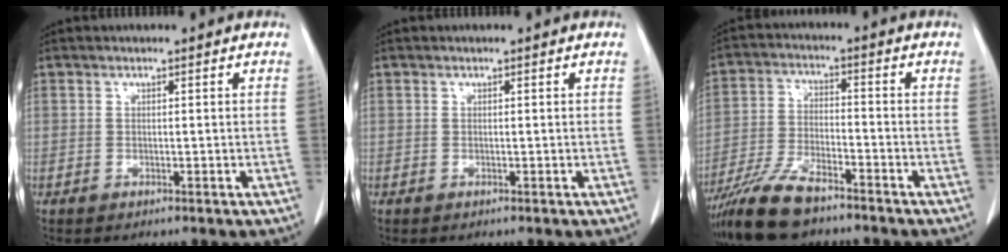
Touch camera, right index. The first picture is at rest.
{"total": 0.0}
{"total": 10.4, "force": [-8.3, 2.3, 5.7], "torque": [-0.116, -0.024, -0.157]}